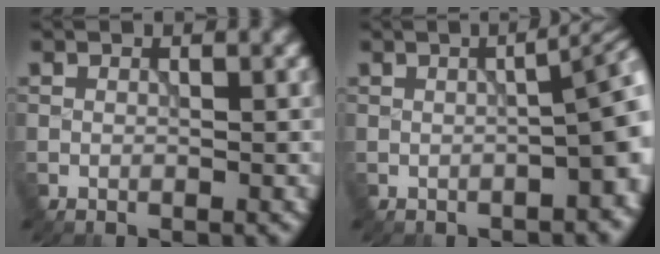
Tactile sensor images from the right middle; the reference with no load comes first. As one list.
[{"total": 7.0, "force": [-0.8, 2.4, 6.5], "torque": [-0.058, -0.006, -0.005]}]